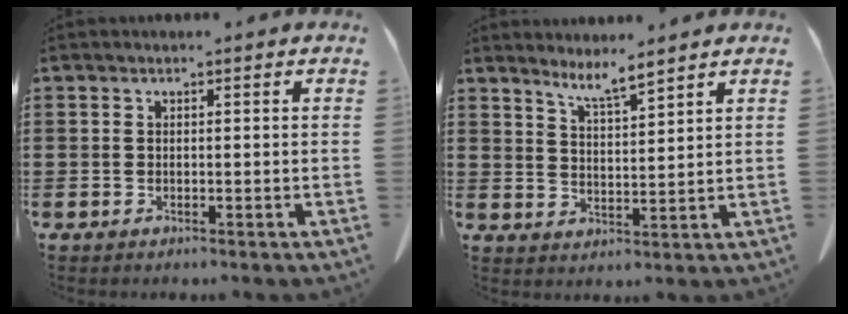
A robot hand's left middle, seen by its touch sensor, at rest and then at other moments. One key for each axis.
{"total": 4.7, "fx": 4.2, "fy": -0.4, "fz": 2.0, "tx": -0.053, "ty": -0.016, "tz": 0.074}